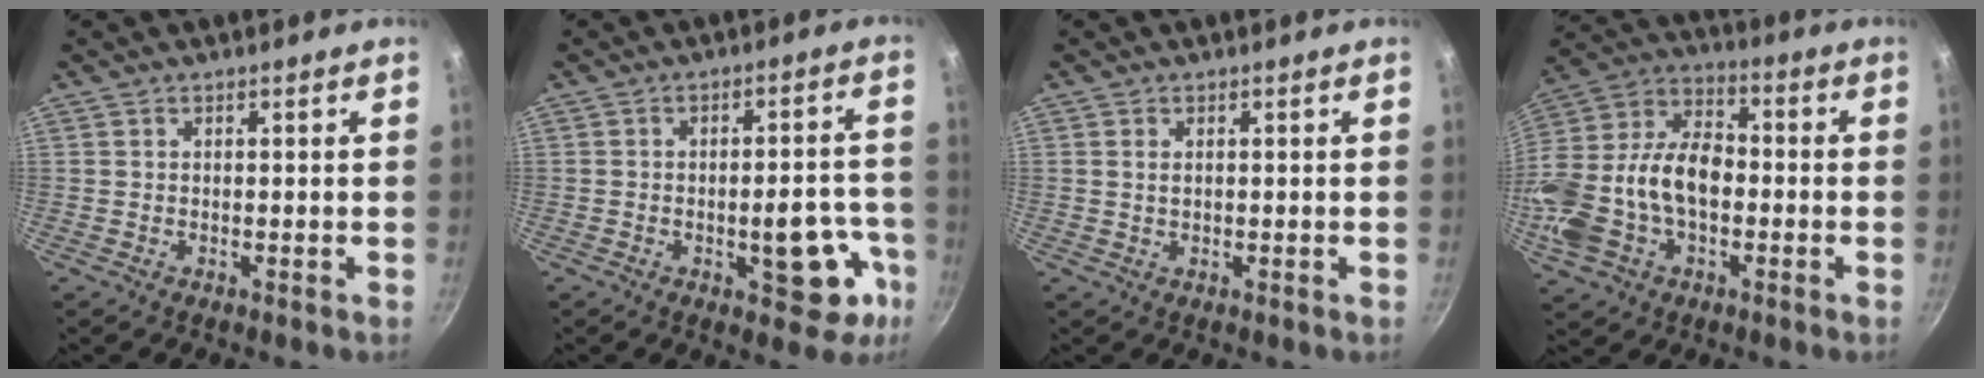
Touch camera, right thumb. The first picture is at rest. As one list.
[{"total": 11.7, "force": [-4.4, 5.5, 9.3], "torque": [-0.063, 0.032, -0.052]}, {"total": 1.3, "force": [0.3, 0.8, 1.0], "torque": [-0.017, 0.001, 0.005]}, {"total": 21.3, "force": [-3.0, 14.0, 15.7], "torque": [-0.302, 0.050, -0.060]}]